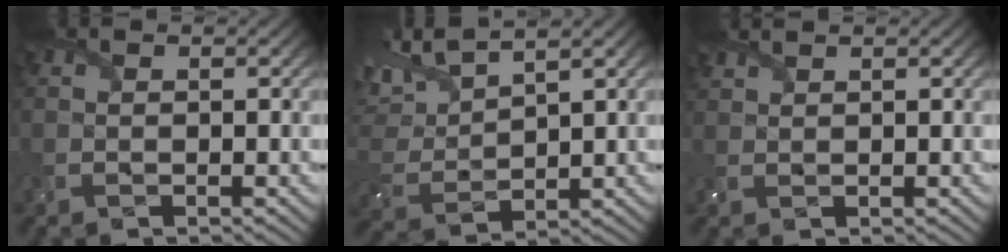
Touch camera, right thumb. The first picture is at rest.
{"total": 8.3, "force": [6.2, 2.0, 5.1], "torque": [-0.137, 0.021, 0.125]}
{"total": 1.4, "force": [1.4, 0.1, 0.3], "torque": [-0.016, 0.005, 0.032]}